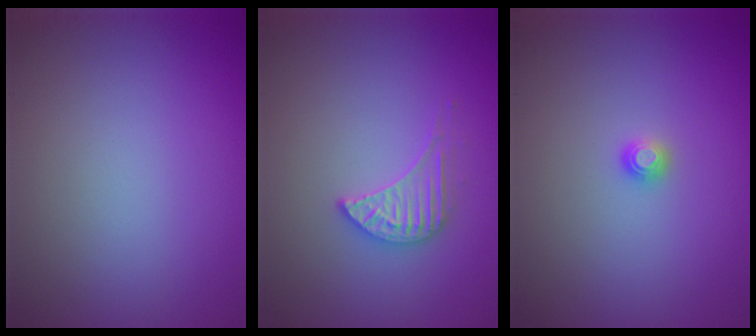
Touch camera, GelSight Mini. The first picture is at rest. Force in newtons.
{"total": 2.6, "press": 2.6, "slide": 0.2}
{"total": 1.0, "press": 1.0, "slide": 0.1}